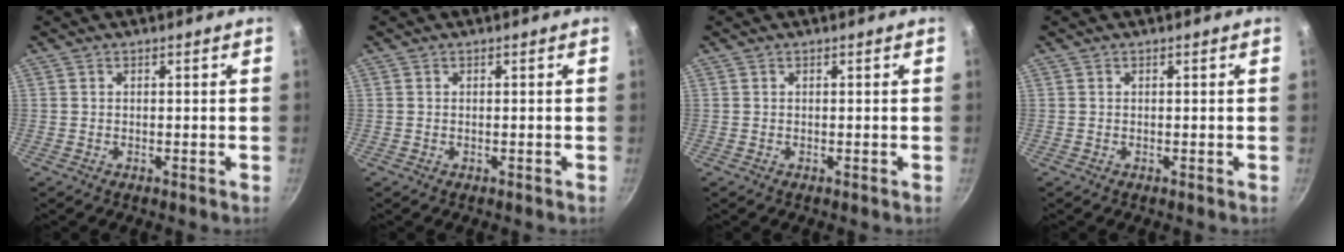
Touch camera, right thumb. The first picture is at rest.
{"total": 0.0}
{"total": 0.0}
{"total": 0.0}